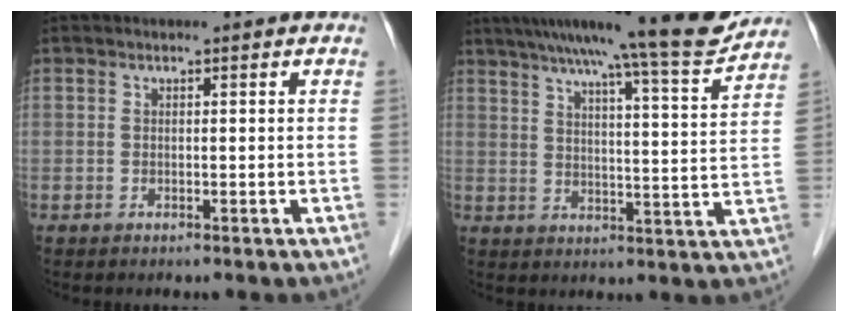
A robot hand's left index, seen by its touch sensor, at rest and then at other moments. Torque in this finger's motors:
{"motor_torque": [1.04, -1.10, 0.71, 0.15]}